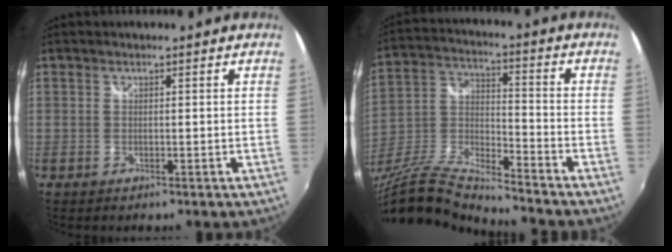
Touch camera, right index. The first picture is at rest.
{"total": 16.0, "force": [-13.4, 1.5, 8.6], "torque": [-0.182, -0.031, -0.262]}